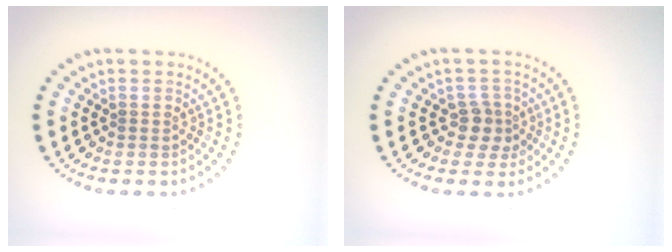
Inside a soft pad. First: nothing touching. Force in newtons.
{"total": 2.2, "press": 1.9, "slide": 1.2}